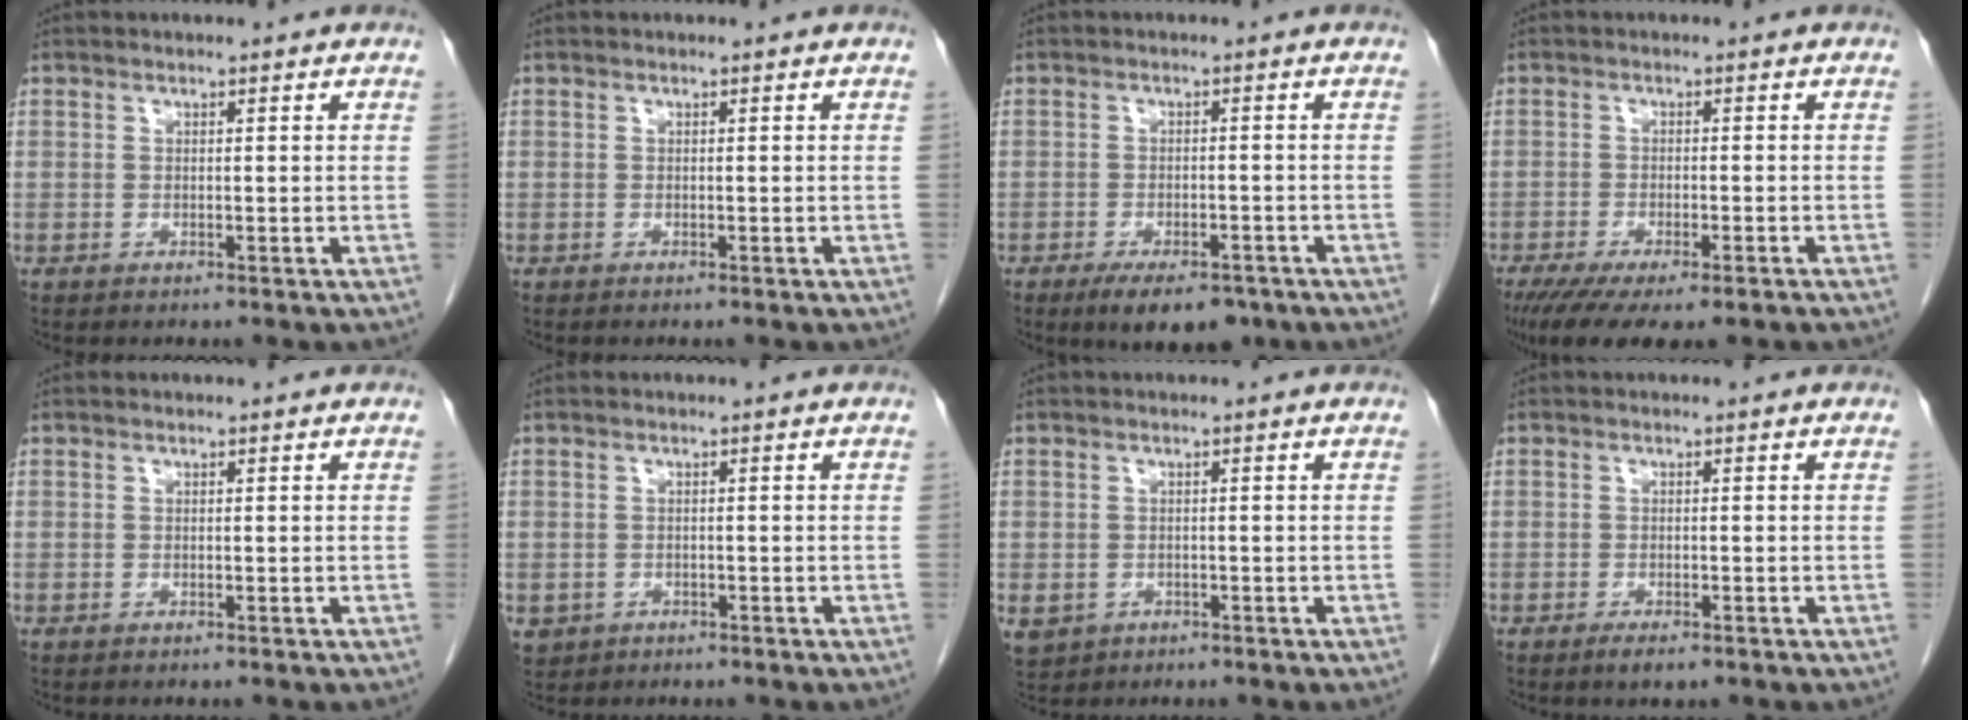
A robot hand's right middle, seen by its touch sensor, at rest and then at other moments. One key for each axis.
{"total": 0.0}
{"total": 7.8, "fx": -5.6, "fy": 3.1, "fz": 4.5, "tx": -0.064, "ty": -0.004, "tz": -0.083}
{"total": 11.6, "fx": -8.8, "fy": 2.5, "fz": 7.2, "tx": -0.110, "ty": -0.019, "tz": -0.132}
{"total": 0.0}
{"total": 2.9, "fx": -1.3, "fy": 2.6, "fz": 0.4, "tx": -0.005, "ty": 0.003, "tz": -0.019}
{"total": 5.0, "fx": -2.1, "fy": 4.3, "fz": 1.4, "tx": -0.033, "ty": -0.002, "tz": -0.028}
{"total": 1.8, "fx": -1.2, "fy": 0.5, "fz": 1.3, "tx": -0.024, "ty": -0.003, "tz": -0.017}